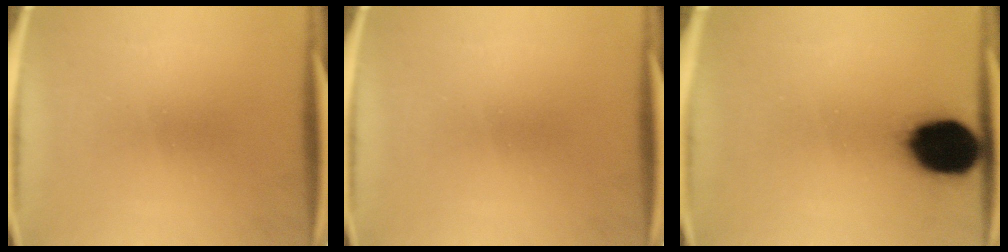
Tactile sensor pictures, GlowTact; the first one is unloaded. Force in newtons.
{"total": 0.0}
{"total": 17.5}